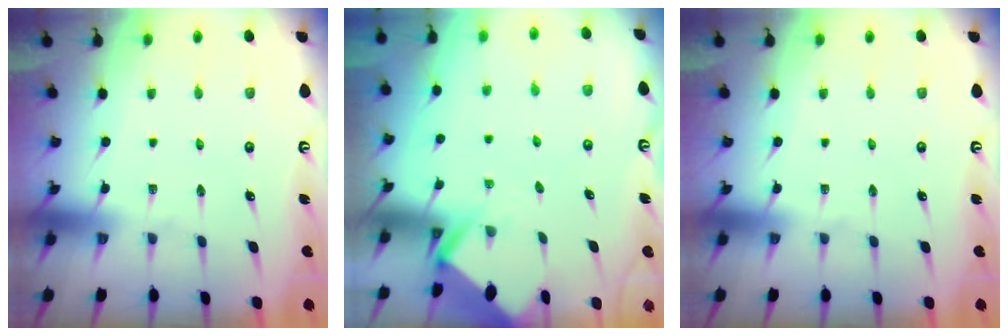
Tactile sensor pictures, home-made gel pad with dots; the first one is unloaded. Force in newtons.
{"total": 2.9, "press": 2.9, "slide": 0.2}
{"total": 0.0}